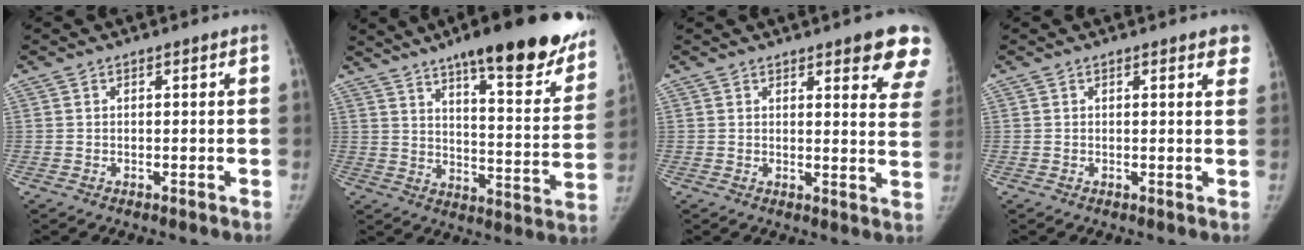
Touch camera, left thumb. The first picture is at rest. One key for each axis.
{"total": 26.7, "fx": 18.5, "fy": 6.1, "fz": 18.2, "tx": -0.218, "ty": -0.073, "tz": 0.251}
{"total": 11.5, "fx": 7.8, "fy": 2.7, "fz": 7.9, "tx": -0.064, "ty": -0.037, "tz": 0.079}
{"total": 4.2, "fx": 2.8, "fy": 1.0, "fz": 3.0, "tx": -0.014, "ty": -0.004, "tz": 0.024}